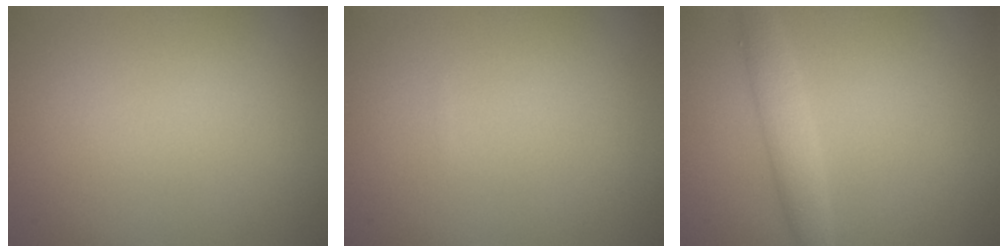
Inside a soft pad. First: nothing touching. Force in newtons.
{"total": 0.0}
{"total": 2.4, "press": 2.4, "slide": 0.1}